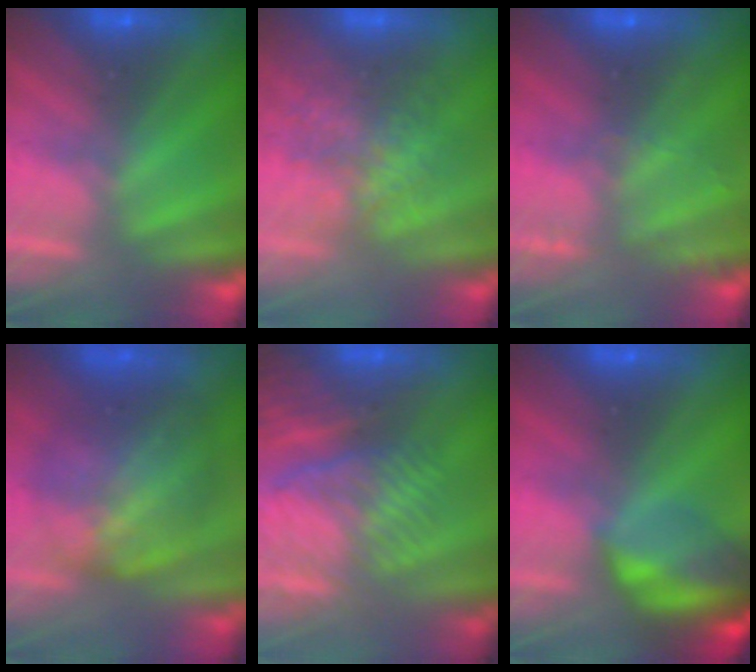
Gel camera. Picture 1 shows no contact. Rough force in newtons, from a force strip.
{"total": 3.4}
{"total": 2.0}
{"total": 8.4}
{"total": 6.9}
{"total": 6.4}